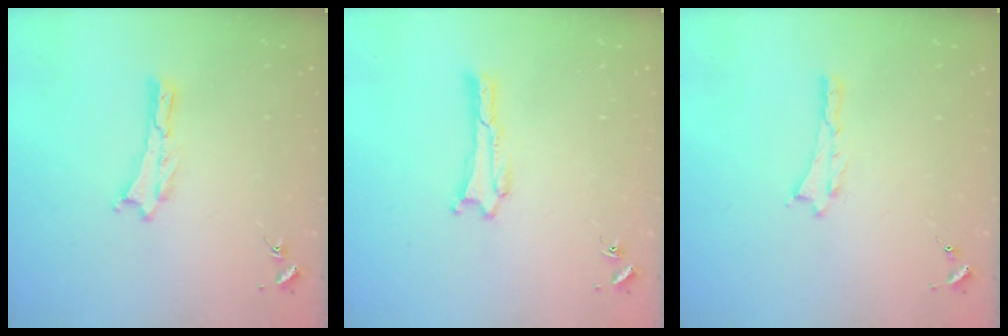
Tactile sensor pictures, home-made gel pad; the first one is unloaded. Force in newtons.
{"total": 0.0}
{"total": 0.0}